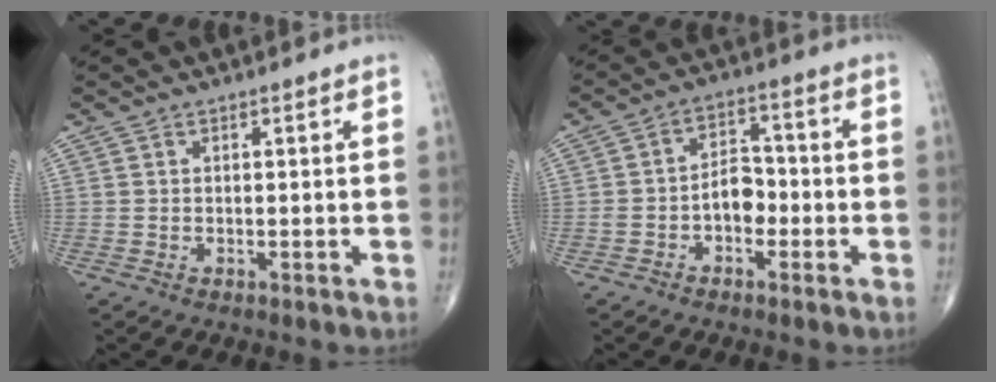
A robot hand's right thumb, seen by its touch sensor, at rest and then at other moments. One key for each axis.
{"total": 5.7, "fx": -1.9, "fy": 3.8, "fz": 3.9, "tx": -0.048, "ty": 0.031, "tz": -0.040}